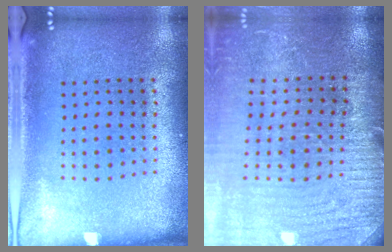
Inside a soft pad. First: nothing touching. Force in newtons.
{"total": 2.9, "press": 2.9, "slide": 0.6}